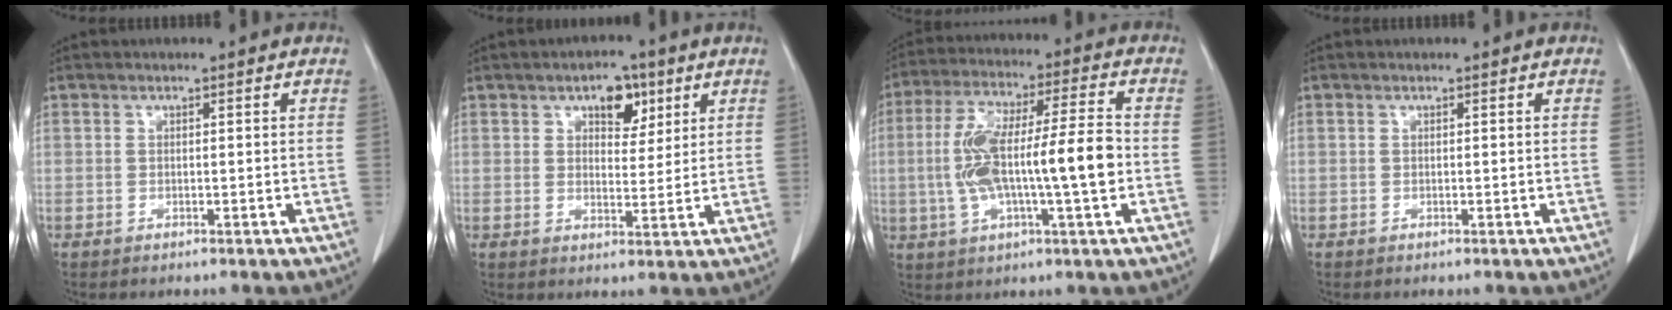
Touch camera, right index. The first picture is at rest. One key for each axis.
{"total": 5.6, "fx": 3.0, "fy": 3.0, "fz": 3.6, "tx": -0.049, "ty": 0.010, "tz": 0.046}
{"total": 14.9, "fx": -1.5, "fy": 2.2, "fz": 14.7, "tx": -0.281, "ty": 0.018, "tz": -0.024}
{"total": 0.0}